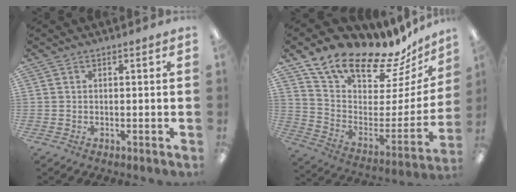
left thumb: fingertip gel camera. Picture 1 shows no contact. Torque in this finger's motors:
{"motor_torque": [1.06, 1.03, 1.38, -1.39, 0.14]}